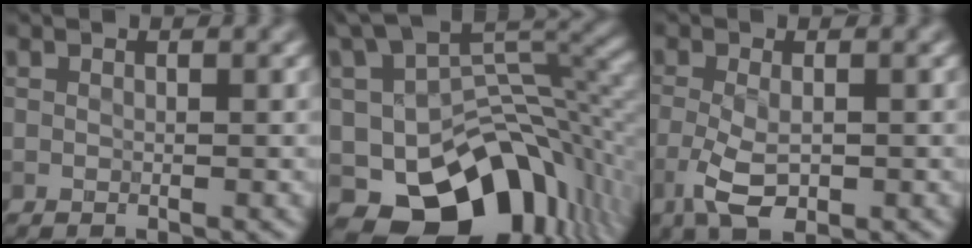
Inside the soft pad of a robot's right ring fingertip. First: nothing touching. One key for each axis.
{"total": 14.0, "fx": -4.3, "fy": 9.5, "fz": 9.4, "tx": -0.143, "ty": -0.027, "tz": -0.045}
{"total": 3.4, "fx": -1.5, "fy": 1.2, "fz": 2.8, "tx": -0.063, "ty": -0.008, "tz": -0.027}